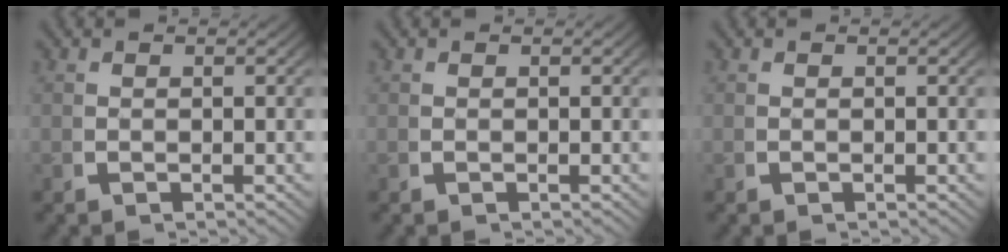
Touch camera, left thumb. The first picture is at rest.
{"total": 0.0}
{"total": 0.0}